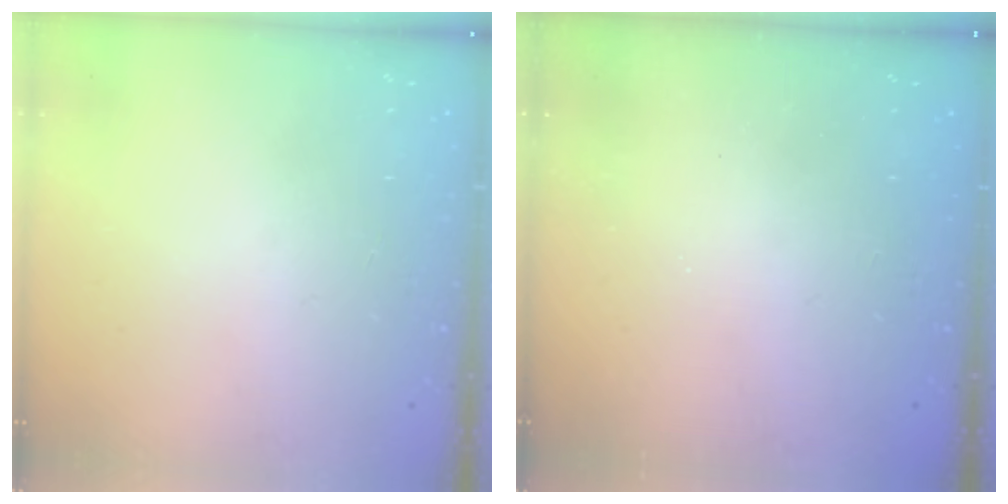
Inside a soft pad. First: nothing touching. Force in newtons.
{"total": 2.5, "press": 2.4, "slide": 0.8}